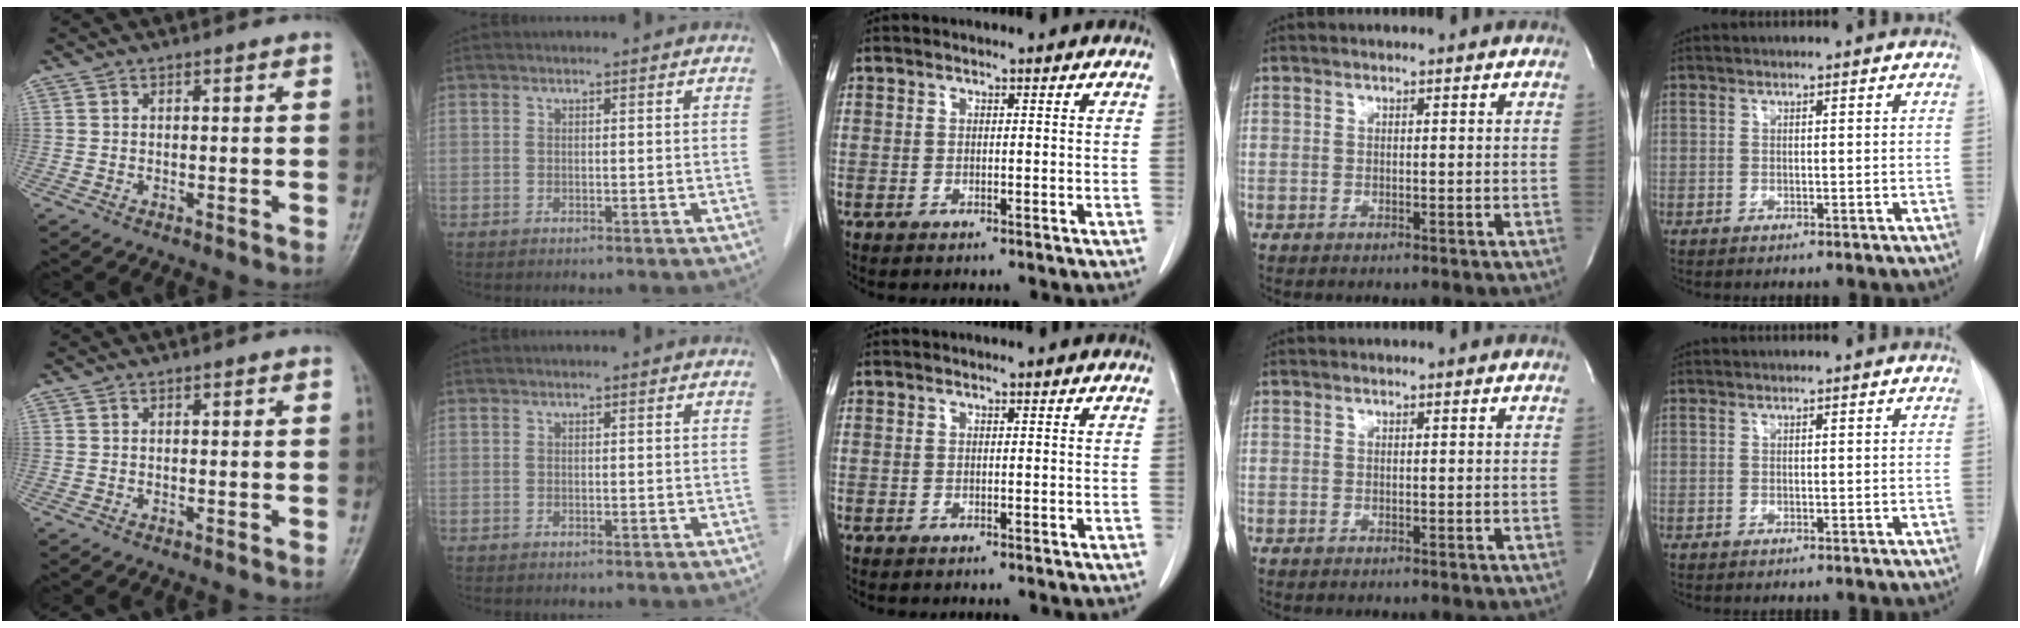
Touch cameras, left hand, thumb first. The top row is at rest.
{}